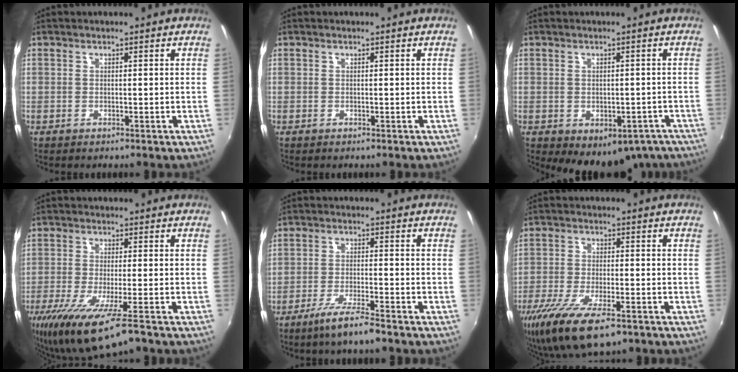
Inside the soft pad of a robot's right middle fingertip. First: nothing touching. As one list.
[{"total": 0.0}, {"total": 12.8, "force": [-8.0, 8.0, 5.9], "torque": [-0.093, 0.001, -0.076]}, {"total": 12.9, "force": [-8.4, 1.5, 9.7], "torque": [-0.199, -0.054, -0.144]}, {"total": 6.4, "force": [-4.8, 0.2, 4.2], "torque": [-0.096, -0.006, -0.087]}, {"total": 14.2, "force": [-8.8, 4.6, 10.1], "torque": [-0.219, -0.049, -0.155]}]